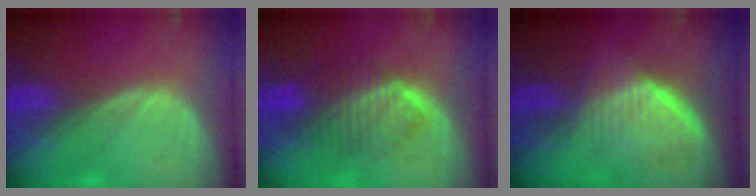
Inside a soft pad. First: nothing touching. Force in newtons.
{"total": 6.7, "press": 6.7, "slide": 0.3}
{"total": 6.5, "press": 5.9, "slide": 2.7}